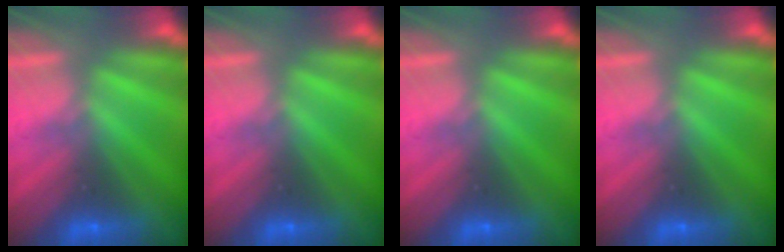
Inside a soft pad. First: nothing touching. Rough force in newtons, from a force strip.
{"total": 0.0}
{"total": 0.0}
{"total": 0.0}